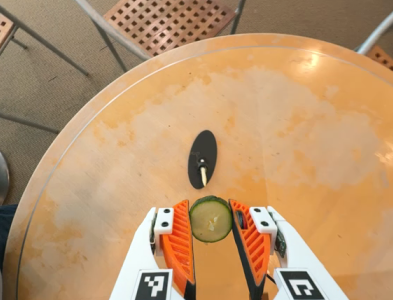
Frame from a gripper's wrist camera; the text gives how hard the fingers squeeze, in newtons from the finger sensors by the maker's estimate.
{"total": 8.0, "left": 7.9, "right": 8.2}